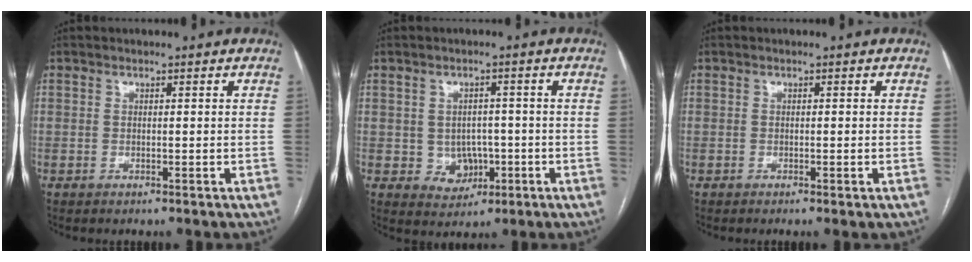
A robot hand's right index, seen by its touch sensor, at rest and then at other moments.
{"total": 4.5, "force": [-0.7, 3.9, 2.1], "torque": [-0.021, 0.007, -0.001]}
{"total": 0.8, "force": [-0.4, 0.0, 0.7], "torque": [-0.012, -0.002, -0.005]}